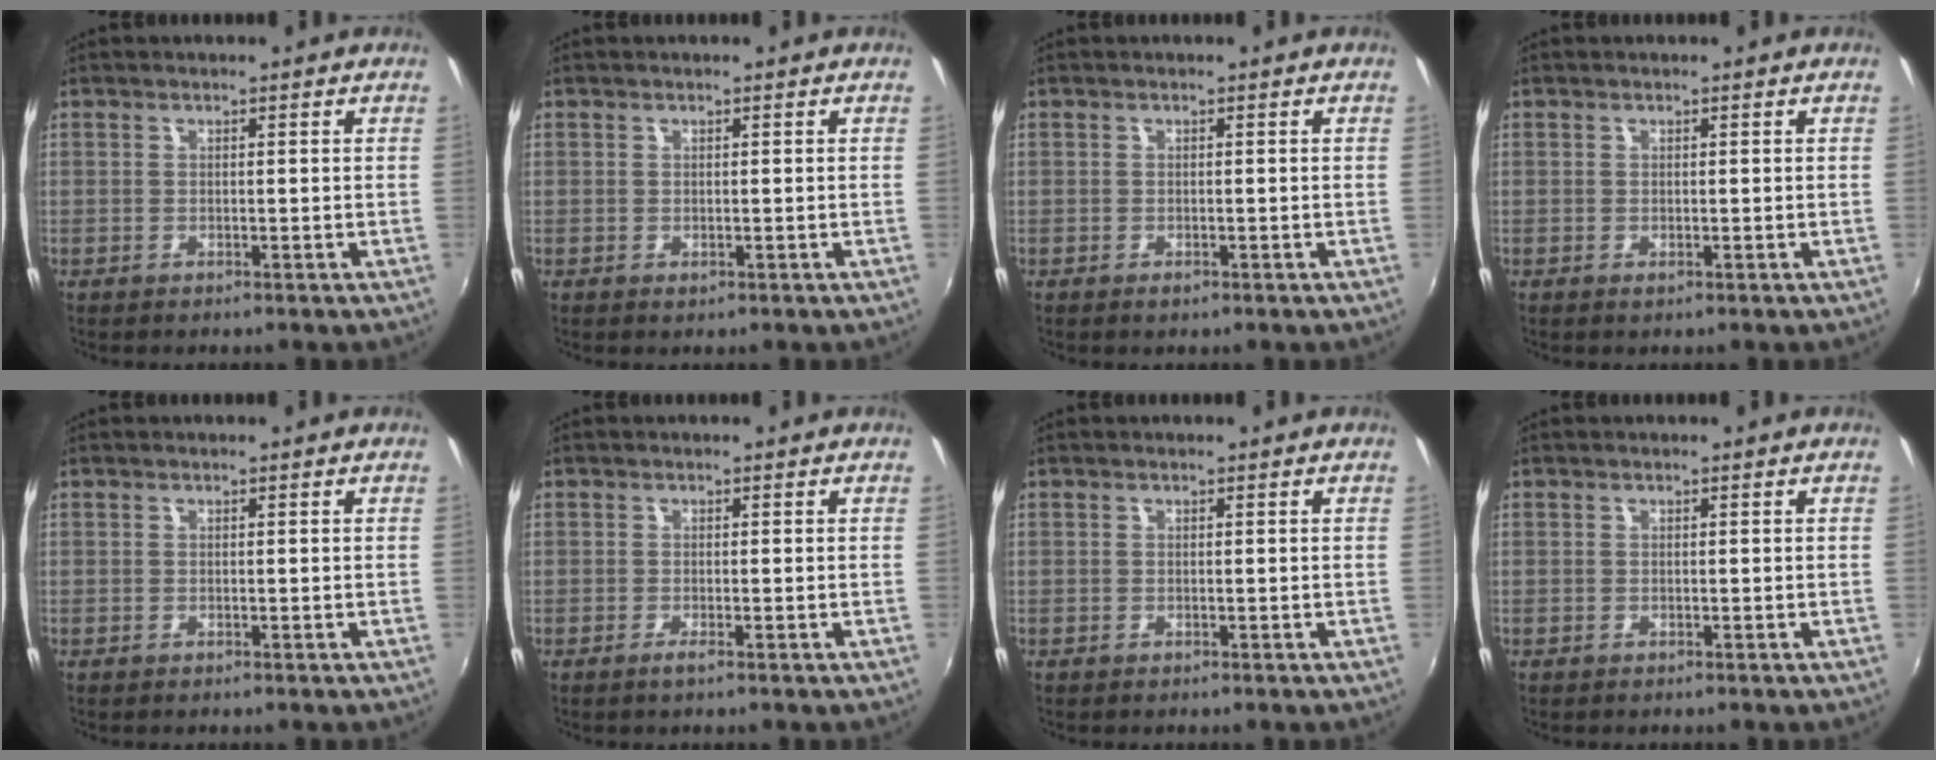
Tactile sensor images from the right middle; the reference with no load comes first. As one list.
[{"total": 0.0}, {"total": 0.7, "force": [-0.5, 0.3, 0.4], "torque": [-0.007, -0.002, -0.008]}, {"total": 0.0}, {"total": 0.0}, {"total": 1.0, "force": [-0.6, -0.3, 0.8], "torque": [-0.016, -0.002, -0.012]}, {"total": 0.0}, {"total": 0.0}]